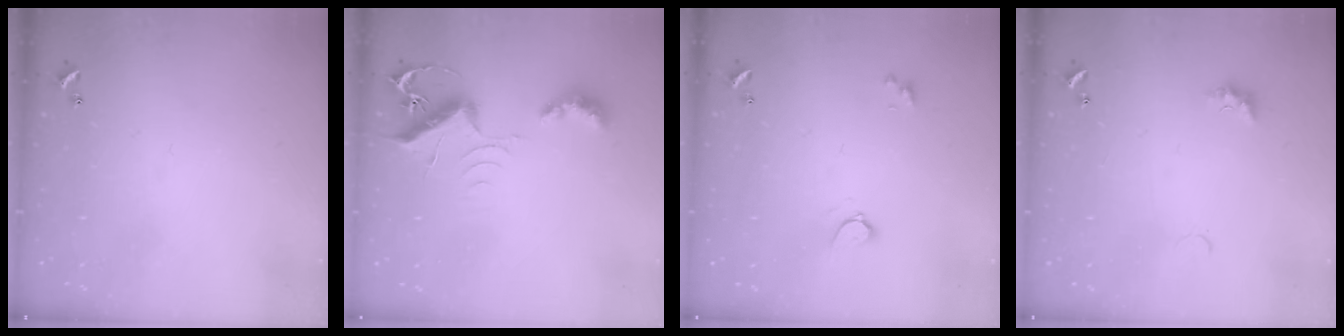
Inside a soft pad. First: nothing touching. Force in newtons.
{"total": 7.1, "press": 7.1, "slide": 0.4}
{"total": 1.0, "press": 1.0, "slide": 0.2}
{"total": 2.6, "press": 2.5, "slide": 0.7}